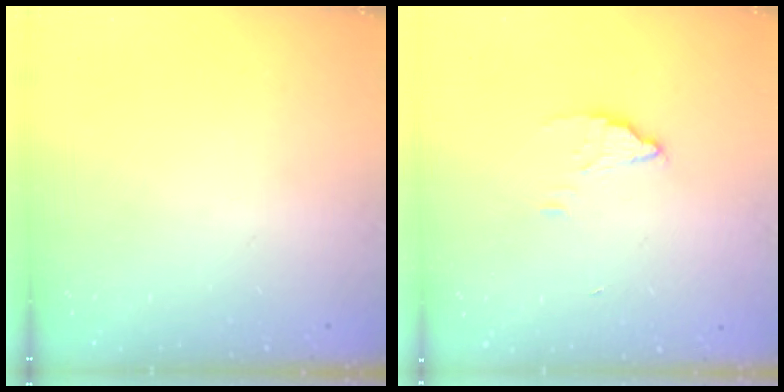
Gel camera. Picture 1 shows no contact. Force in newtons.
{"total": 2.6, "press": 2.6, "slide": 0.2}